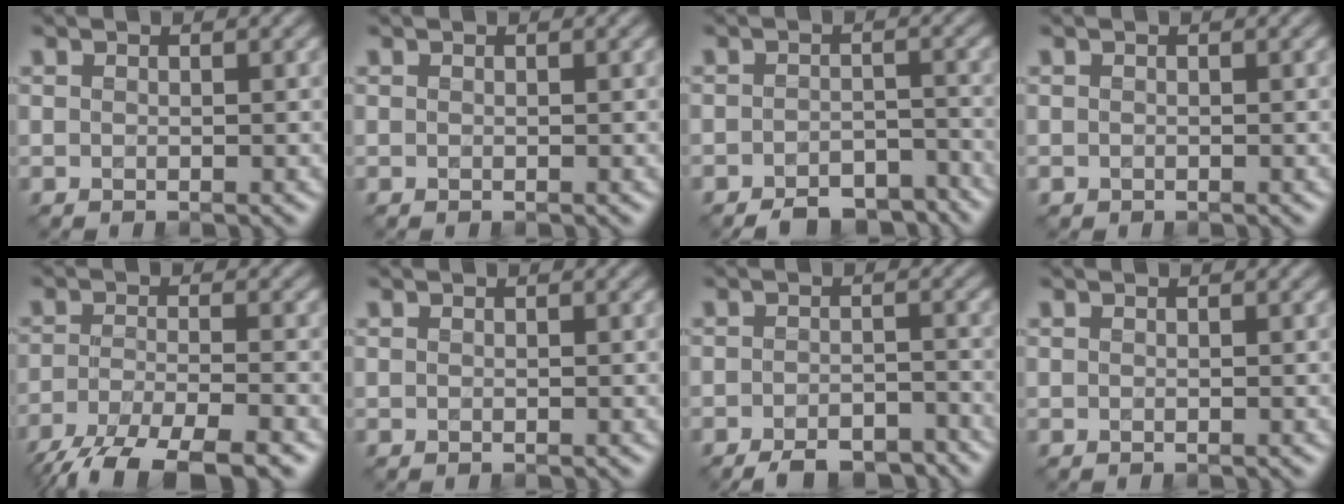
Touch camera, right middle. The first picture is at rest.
{"total": 0.0}
{"total": 5.1, "force": [-4.2, 2.1, 2.0], "torque": [-0.023, -0.005, -0.059]}
{"total": 0.0}
{"total": 7.7, "force": [-5.7, 1.8, 4.8], "torque": [-0.086, -0.012, -0.104]}
{"total": 0.0}
{"total": 5.4, "force": [-4.3, 1.9, 2.7], "torque": [-0.036, -0.003, -0.066]}
{"total": 0.0}